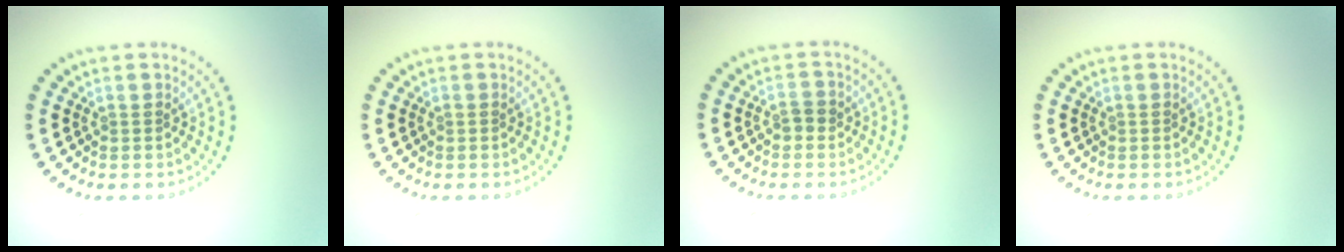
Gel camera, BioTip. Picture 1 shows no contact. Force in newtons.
{"total": 0.0}
{"total": 1.2, "press": 1.1, "slide": 0.3}
{"total": 0.0}